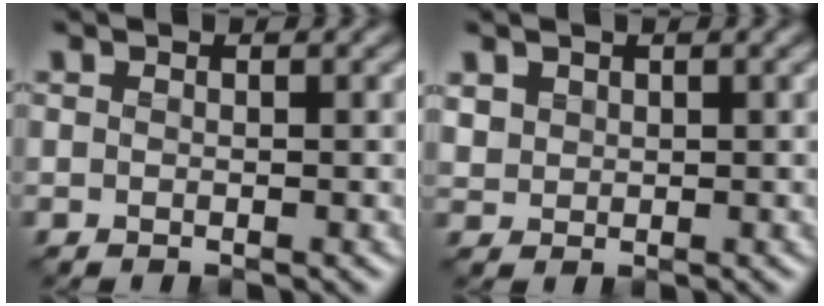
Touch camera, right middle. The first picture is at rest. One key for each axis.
{"total": 1.5, "fx": 0.8, "fy": 1.2, "fz": 0.4, "tx": -0.011, "ty": -0.002, "tz": 0.021}